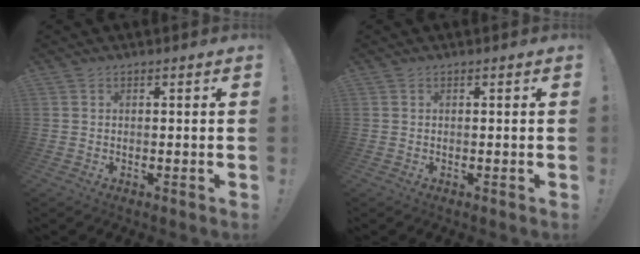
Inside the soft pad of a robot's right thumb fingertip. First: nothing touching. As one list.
[{"total": 0.0}]